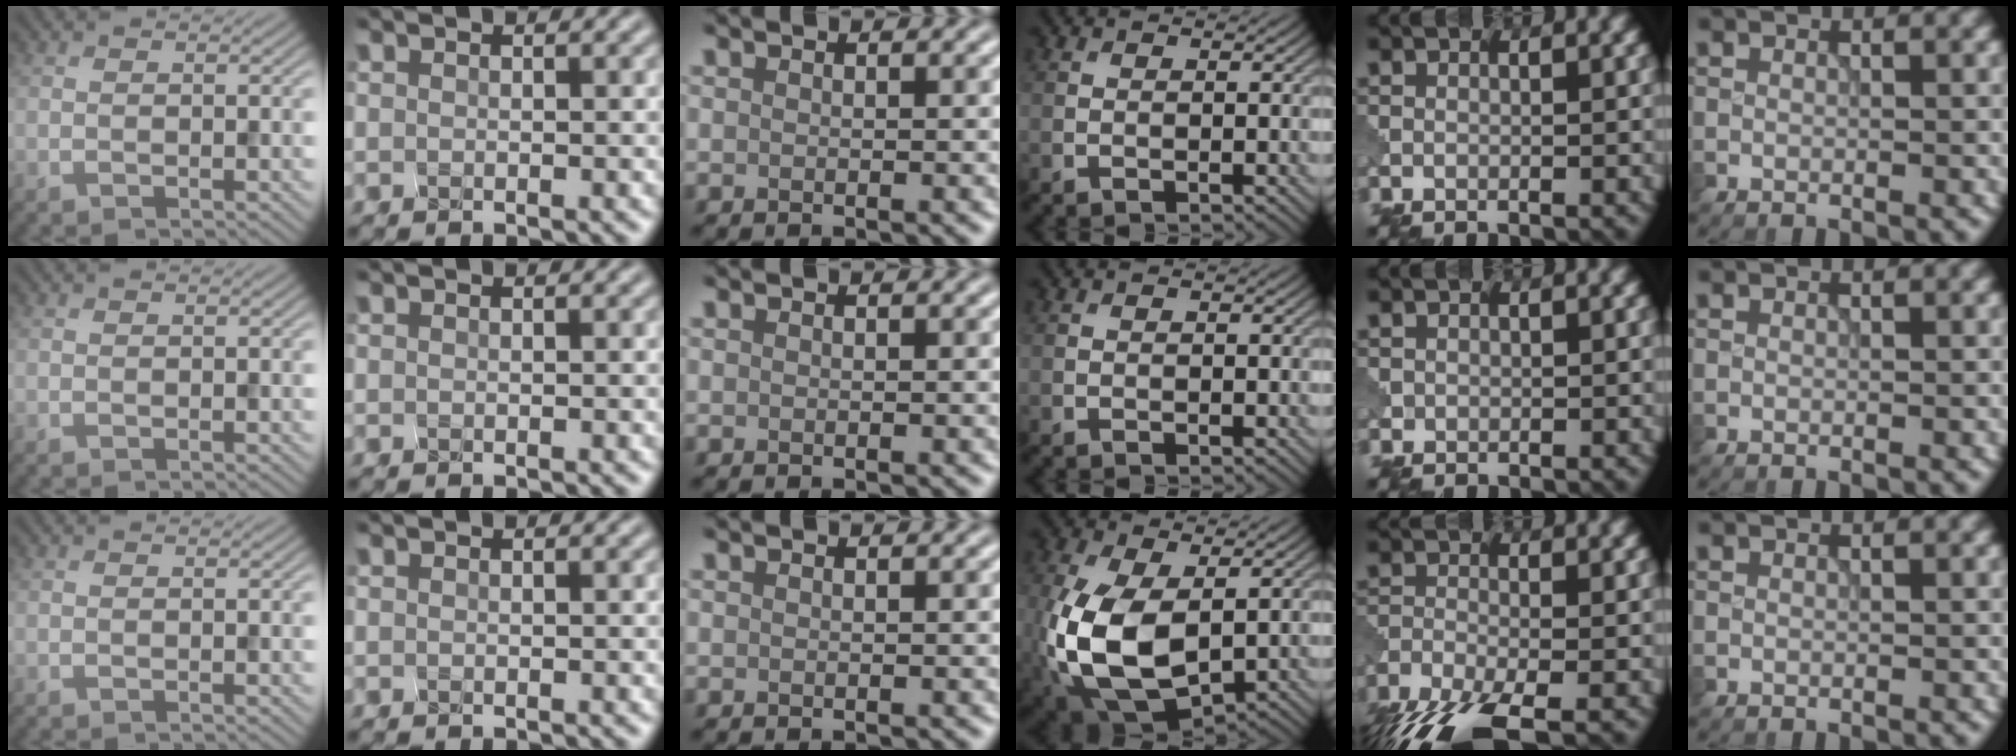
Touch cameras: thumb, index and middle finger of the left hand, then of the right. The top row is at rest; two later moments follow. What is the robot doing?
{"motion": "squeeze", "object": "clothespin"}